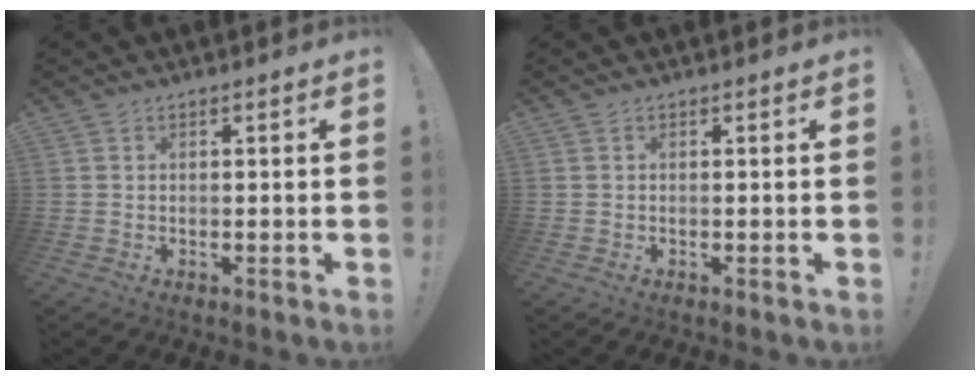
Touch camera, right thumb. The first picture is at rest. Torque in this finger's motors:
{"motor_torque": [-0.15, -0.02, 0.24, -0.11, -0.06]}